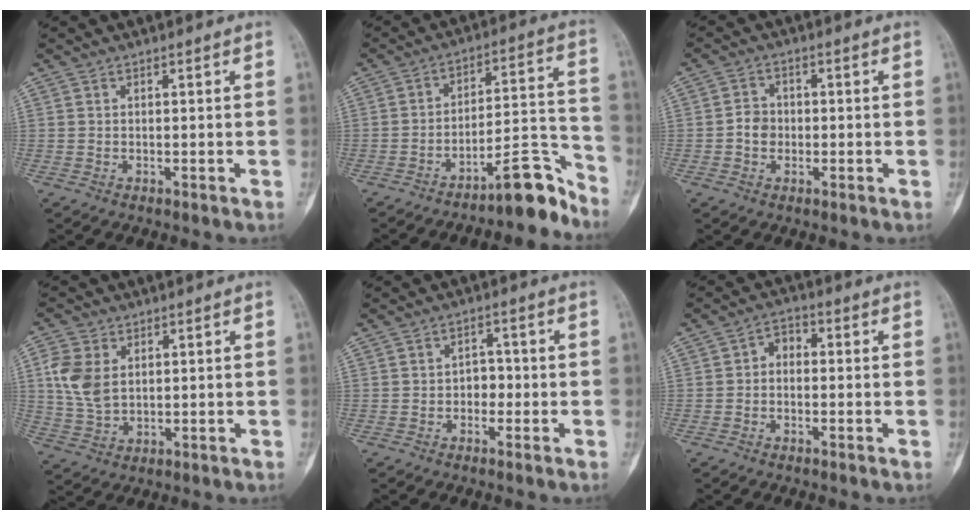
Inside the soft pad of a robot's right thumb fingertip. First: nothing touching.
{"total": 11.2, "force": [-9.1, 2.7, 6.0], "torque": [-0.051, 0.115, -0.146]}
{"total": 3.5, "force": [-0.6, 3.1, 1.6], "torque": [-0.013, 0.010, -0.018]}
{"total": 8.1, "force": [1.9, 5.5, 5.6], "torque": [-0.111, -0.002, 0.043]}
{"total": 2.9, "force": [-0.8, 2.3, 1.6], "torque": [0.001, 0.013, -0.021]}
{"total": 3.4, "force": [-0.3, 2.5, 2.3], "torque": [-0.022, 0.017, -0.019]}